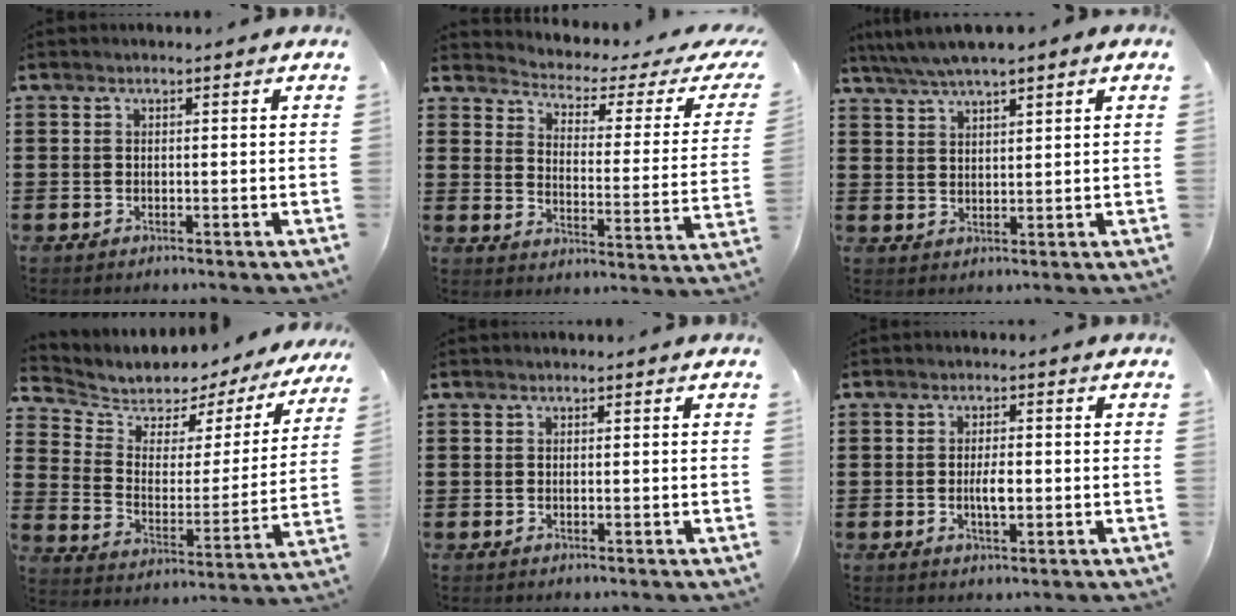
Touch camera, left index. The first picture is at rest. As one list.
[{"total": 2.4, "force": [1.9, 0.6, 1.3], "torque": [-0.043, -0.027, 0.022]}, {"total": 3.7, "force": [3.1, 0.4, 2.0], "torque": [-0.046, -0.005, 0.057]}, {"total": 5.0, "force": [4.2, 2.6, 0.5], "torque": [-0.047, -0.036, 0.067]}, {"total": 0.0}, {"total": 3.3, "force": [-0.3, 1.1, 3.1], "torque": [-0.057, 0.002, -0.006]}]